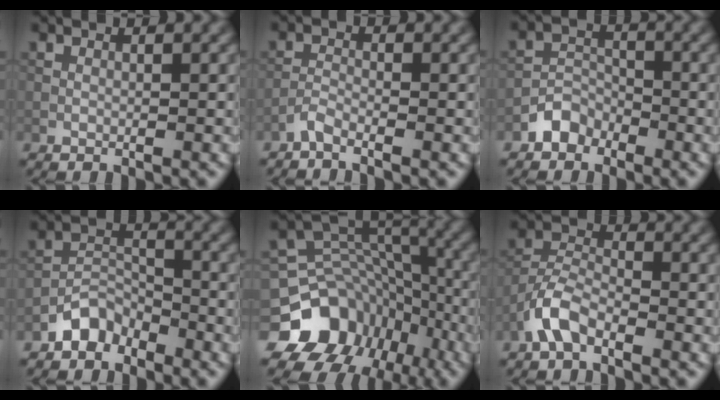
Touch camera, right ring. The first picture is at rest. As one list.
[{"total": 1.4, "force": [-1.3, 0.2, 0.6], "torque": [-0.014, 0.003, -0.032]}, {"total": 2.6, "force": [-1.9, 1.6, 0.6], "torque": [-0.003, 0.012, -0.040]}, {"total": 3.4, "force": [-2.6, 1.8, 1.1], "torque": [-0.013, 0.012, -0.054]}, {"total": 13.2, "force": [-7.5, 10.1, 4.0], "torque": [-0.091, 0.020, -0.120]}, {"total": 3.7, "force": [-2.5, 1.6, 2.1], "torque": [-0.041, 0.012, -0.059]}]